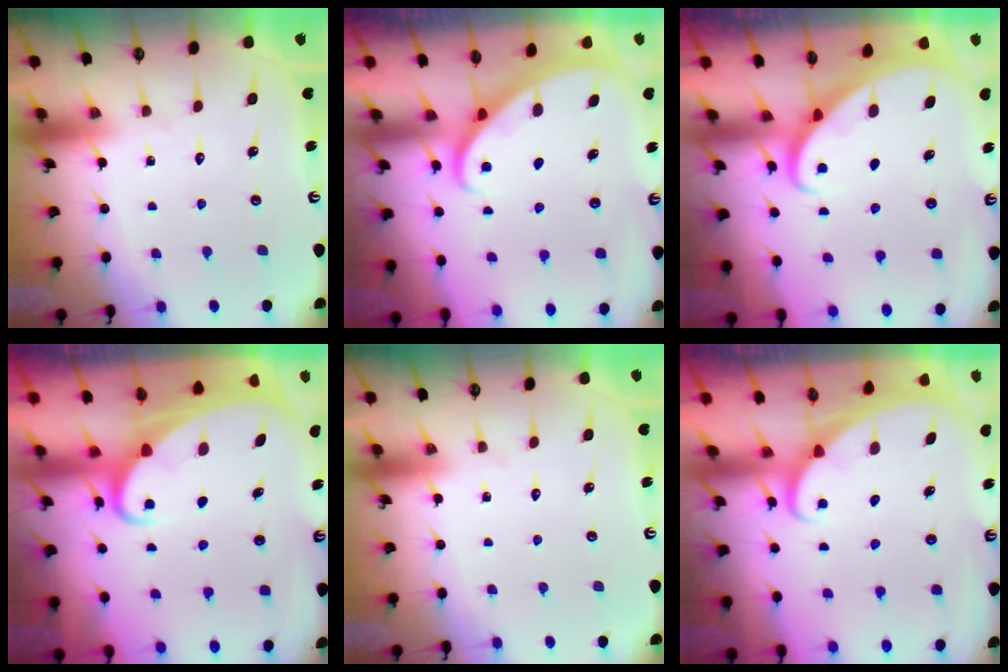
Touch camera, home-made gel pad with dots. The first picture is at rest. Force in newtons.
{"total": 2.3, "press": 2.3, "slide": 0.2}
{"total": 2.8, "press": 2.8, "slide": 0.2}
{"total": 3.5, "press": 3.5, "slide": 0.4}
{"total": 0.0}
{"total": 1.9, "press": 1.9, "slide": 0.1}